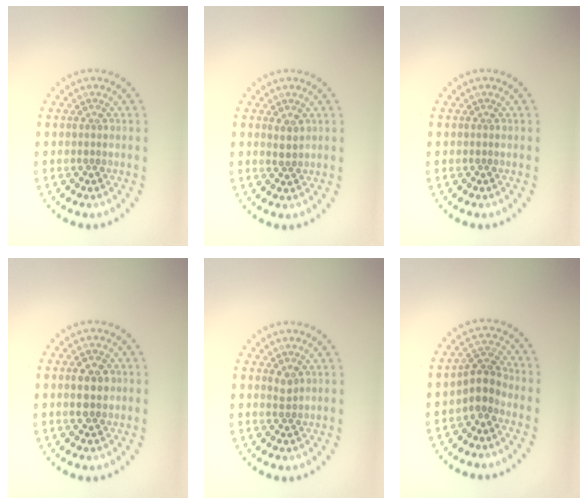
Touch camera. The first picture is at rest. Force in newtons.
{"total": 1.1, "press": 1.0, "slide": 0.6}
{"total": 0.0}
{"total": 2.9, "press": 2.9, "slide": 0.1}
{"total": 0.9, "press": 0.6, "slide": 0.6}
{"total": 2.5, "press": 2.0, "slide": 1.5}